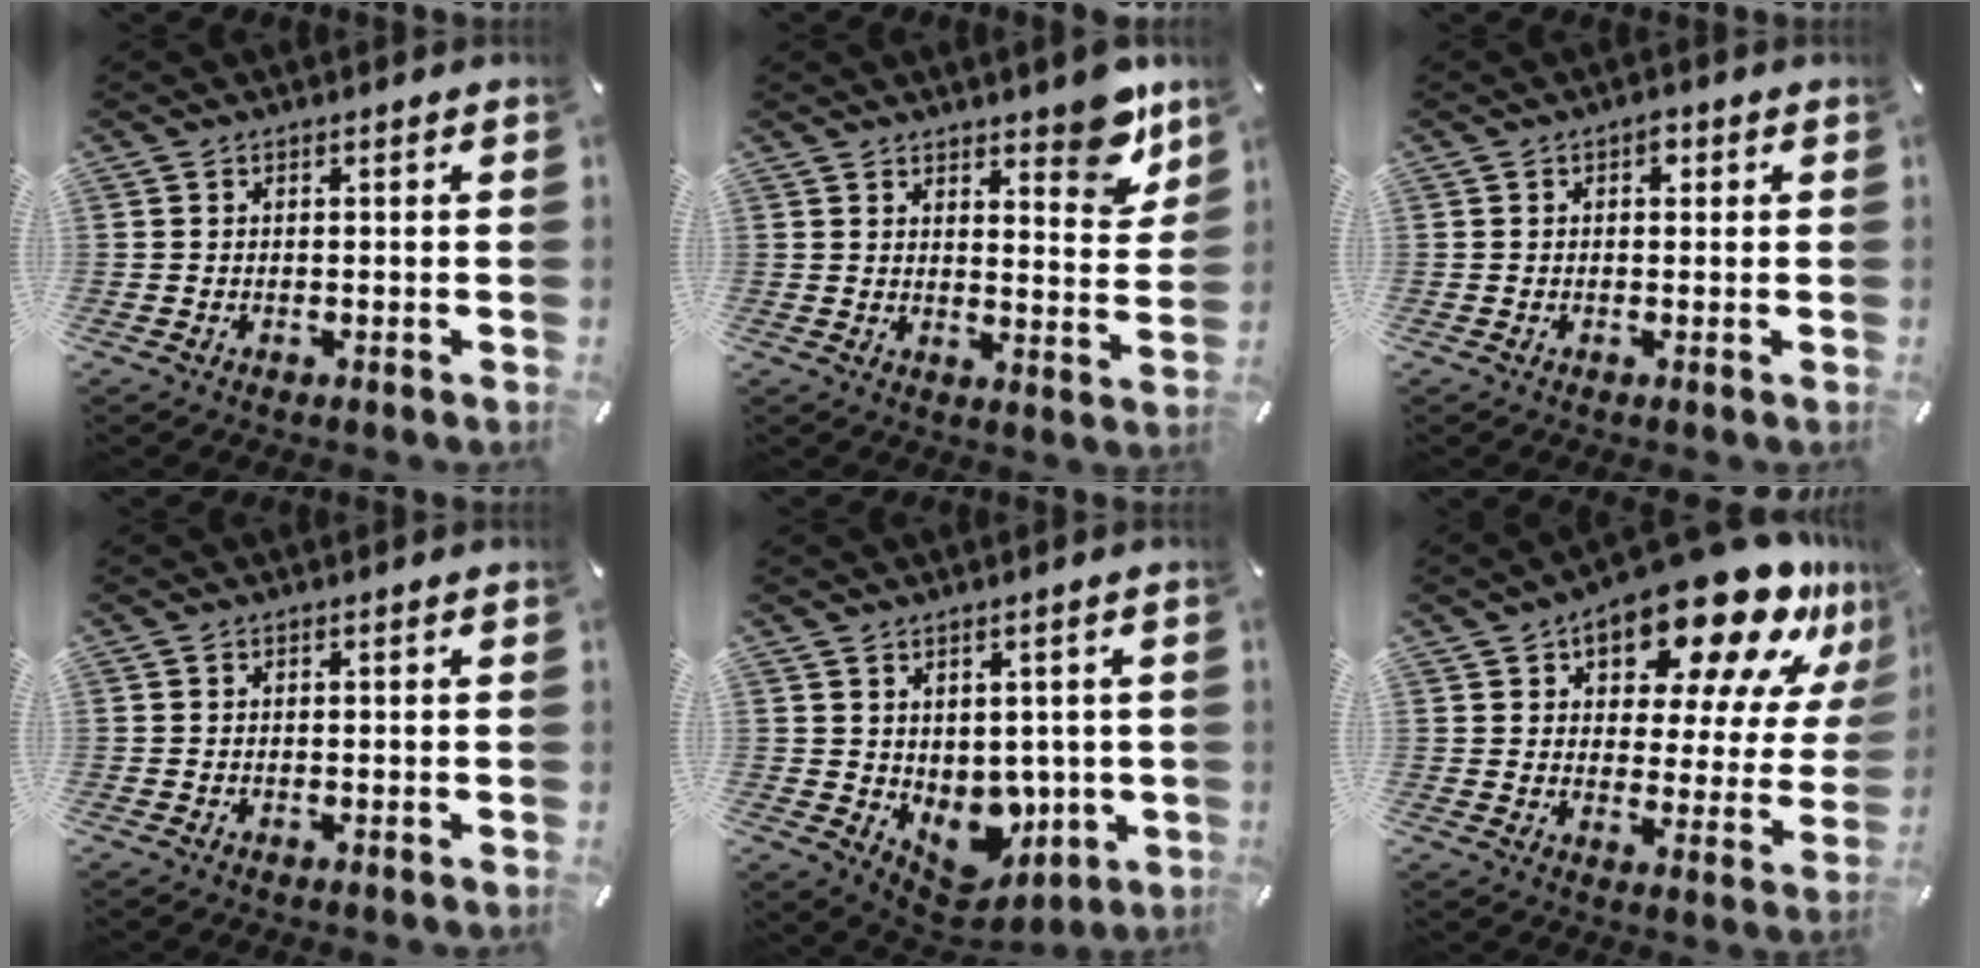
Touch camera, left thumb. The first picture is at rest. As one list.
[{"total": 9.0, "force": [7.4, 3.1, 4.0], "torque": [-0.029, -0.060, 0.124]}, {"total": 2.0, "force": [0.6, 1.4, 1.4], "torque": [-0.013, 0.001, 0.006]}, {"total": 0.0}, {"total": 7.8, "force": [-0.3, 6.9, 3.6], "torque": [-0.022, -0.027, 0.006]}, {"total": 21.7, "force": [15.7, 8.4, 12.4], "torque": [-0.172, -0.116, 0.258]}]